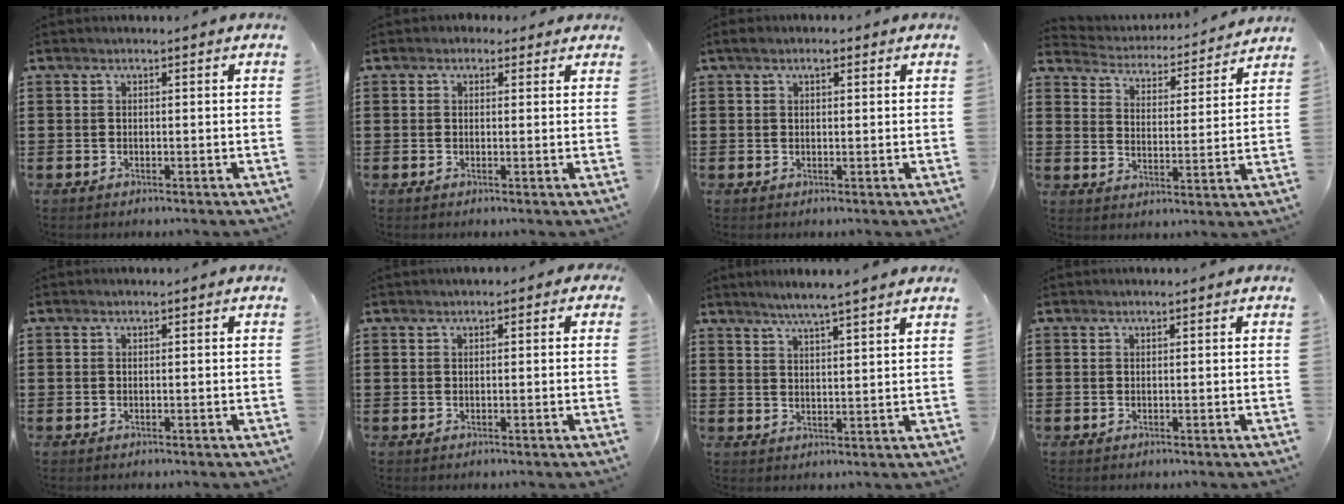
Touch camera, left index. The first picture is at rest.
{"total": 1.3, "force": [0.6, 1.1, 0.2], "torque": [-0.008, 0.008, 0.010]}
{"total": 1.6, "force": [0.7, 0.8, 1.3], "torque": [-0.026, 0.005, 0.011]}
{"total": 3.1, "force": [3.1, 0.4, -0.2], "torque": [-0.020, -0.031, 0.045]}
{"total": 0.0}
{"total": 0.6, "force": [0.0, 0.5, 0.3], "torque": [-0.008, 0.005, -0.001]}
{"total": 3.8, "force": [3.4, -0.7, 1.5], "torque": [-0.041, -0.013, 0.059]}
{"total": 0.0}